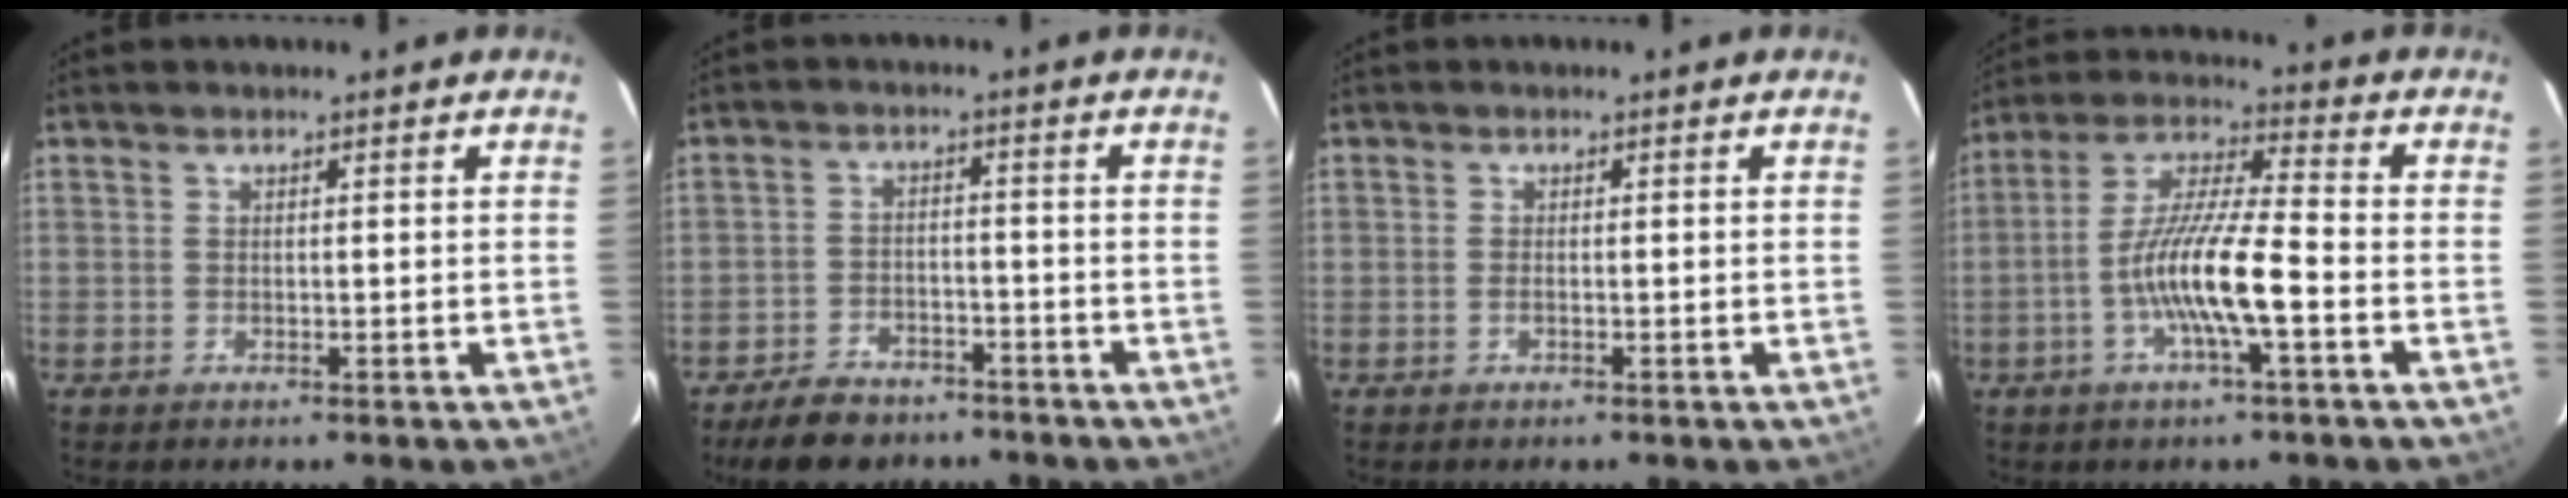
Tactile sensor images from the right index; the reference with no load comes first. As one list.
[{"total": 9.6, "force": [-7.6, 4.7, 3.5], "torque": [-0.091, 0.011, -0.114]}, {"total": 0.9, "force": [-0.3, 0.3, 0.8], "torque": [-0.018, 0.000, -0.006]}, {"total": 12.3, "force": [-4.2, 1.2, 11.5], "torque": [-0.231, 0.002, -0.085]}]